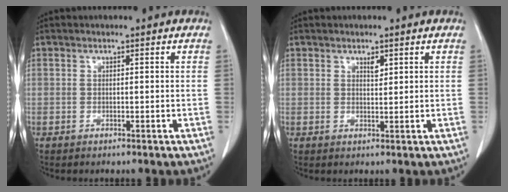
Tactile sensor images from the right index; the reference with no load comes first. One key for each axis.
{"total": 1.3, "fx": 0.9, "fy": 0.5, "fz": 0.9, "tx": -0.014, "ty": -0.004, "tz": 0.014}